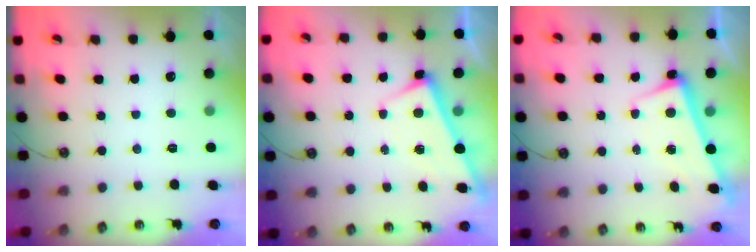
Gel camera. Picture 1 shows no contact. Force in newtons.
{"total": 2.4, "press": 2.4, "slide": 0.1}
{"total": 2.8, "press": 2.6, "slide": 0.9}